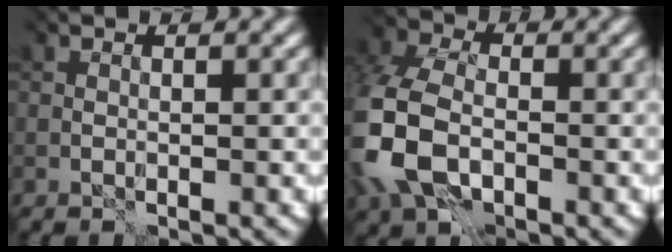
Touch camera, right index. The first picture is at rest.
{"total": 8.6, "force": [-2.5, 5.9, 5.7], "torque": [-0.164, -0.009, -0.061]}